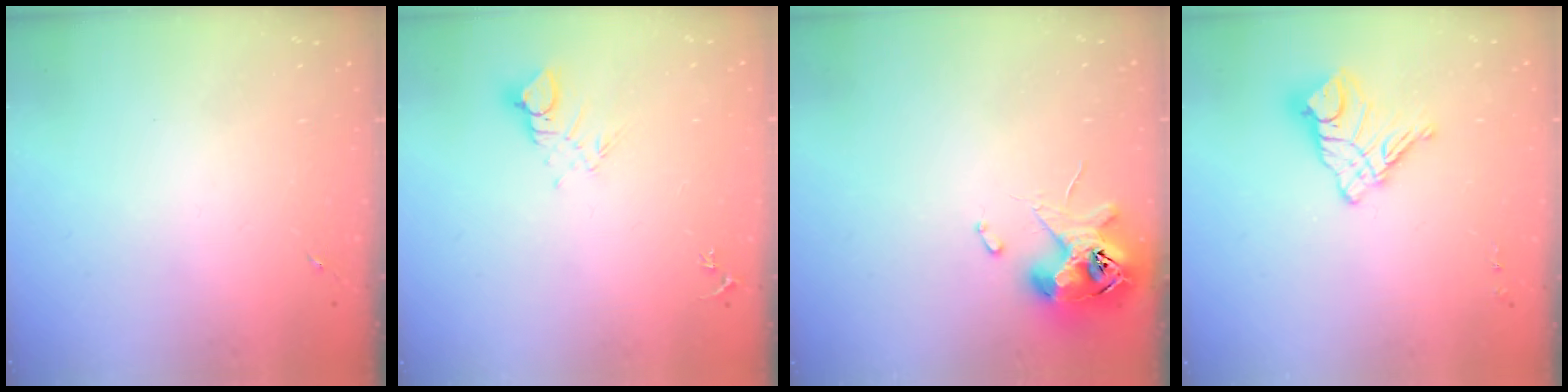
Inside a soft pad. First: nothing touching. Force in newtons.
{"total": 6.7, "press": 6.7, "slide": 0.4}
{"total": 11.8, "press": 11.6, "slide": 1.9}
{"total": 12.6, "press": 12.6, "slide": 1.2}